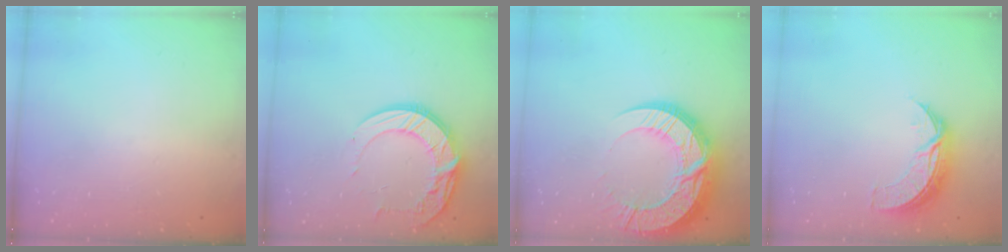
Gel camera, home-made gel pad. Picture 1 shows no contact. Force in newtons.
{"total": 13.6, "press": 13.5, "slide": 1.2}
{"total": 22.5, "press": 22.4, "slide": 1.8}
{"total": 8.4, "press": 8.4, "slide": 0.2}